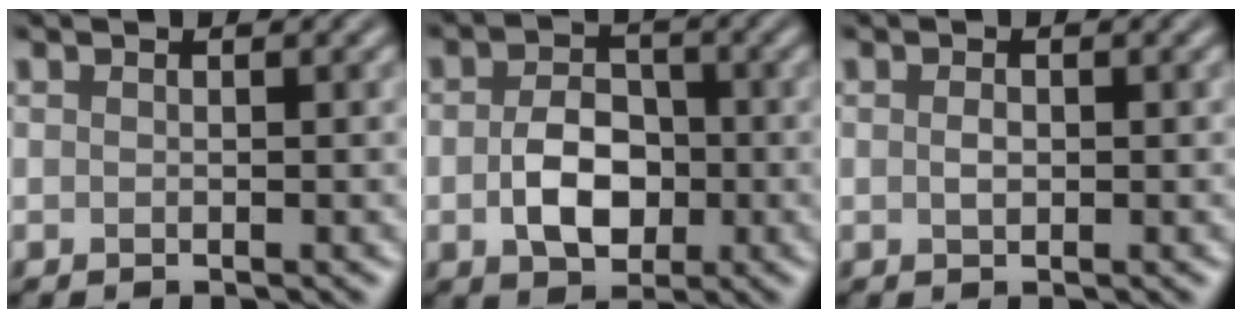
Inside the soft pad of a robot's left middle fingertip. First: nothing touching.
{"total": 4.8, "force": [-0.9, 3.4, 3.3], "torque": [-0.061, -0.001, -0.017]}
{"total": 1.0, "force": [0.0, 0.7, 0.8], "torque": [-0.015, -0.002, 0.000]}